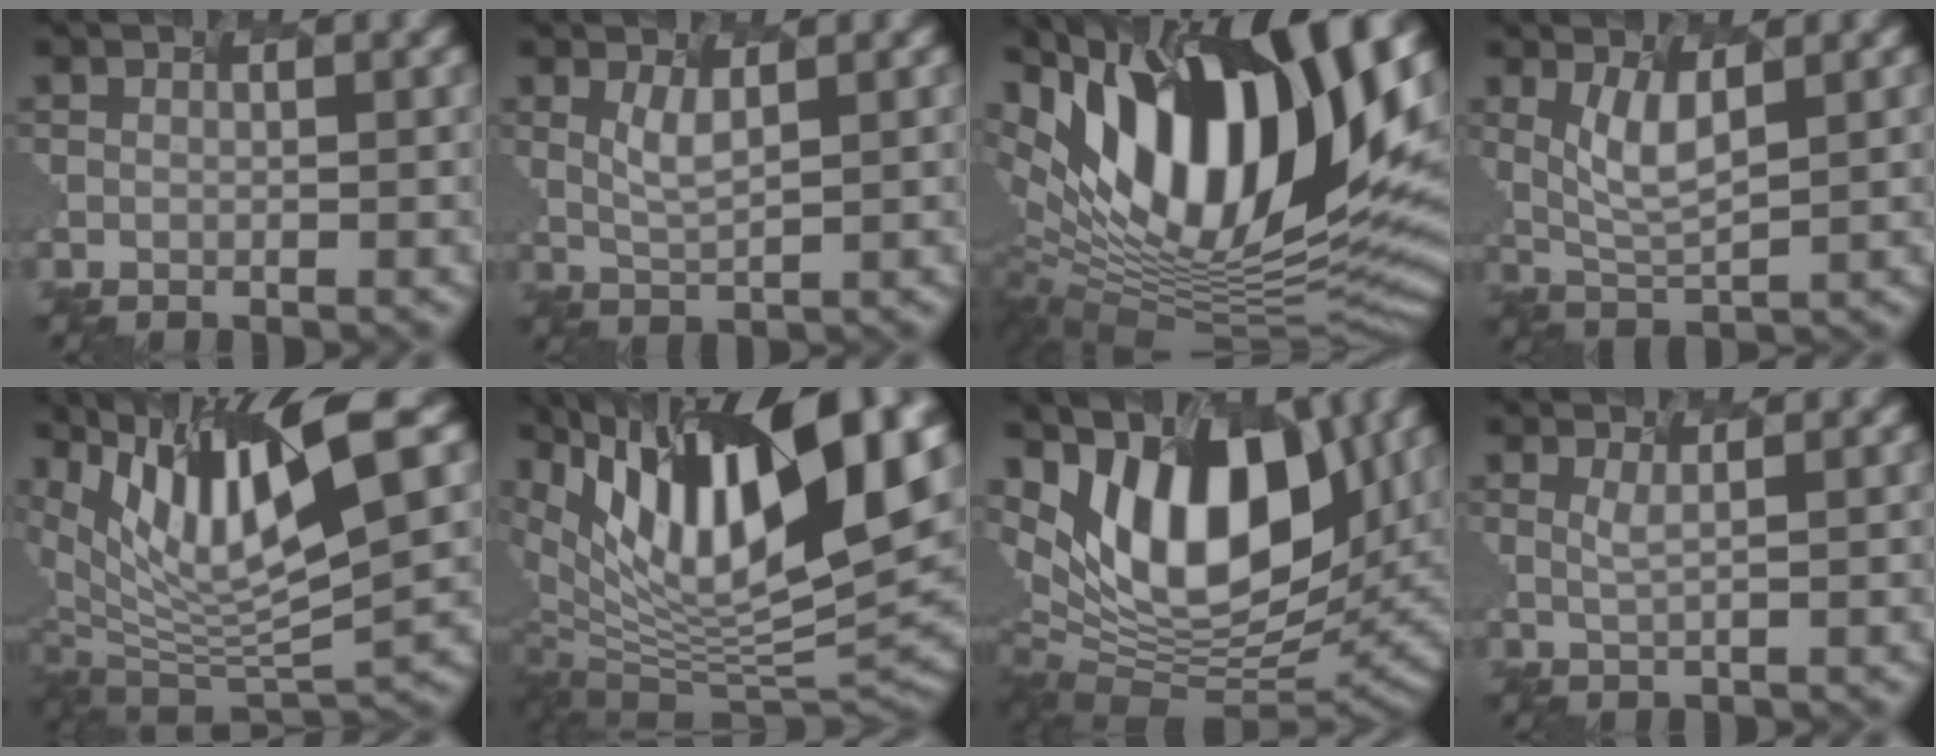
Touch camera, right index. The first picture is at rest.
{"total": 1.5, "force": [0.2, 0.1, 1.5], "torque": [-0.049, -0.008, 0.022]}
{"total": 16.4, "force": [6.5, 6.7, 13.5], "torque": [-0.239, 0.018, 0.111]}
{"total": 3.0, "force": [0.4, 0.9, 2.9], "torque": [-0.078, -0.010, 0.026]}
{"total": 11.4, "force": [4.9, 2.8, 9.9], "torque": [-0.202, 0.005, 0.109]}
{"total": 15.8, "force": [6.5, 6.2, 13.0], "torque": [-0.244, 0.012, 0.118]}
{"total": 12.7, "force": [3.7, 6.9, 10.0], "torque": [-0.172, 0.004, 0.066]}
{"total": 0.6, "force": [-0.1, -0.1, 0.6], "torque": [-0.020, -0.004, 0.012]}